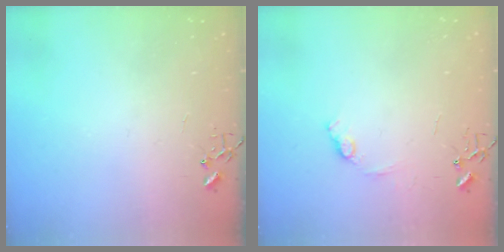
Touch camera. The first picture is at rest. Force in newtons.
{"total": 7.2, "press": 7.1, "slide": 0.8}